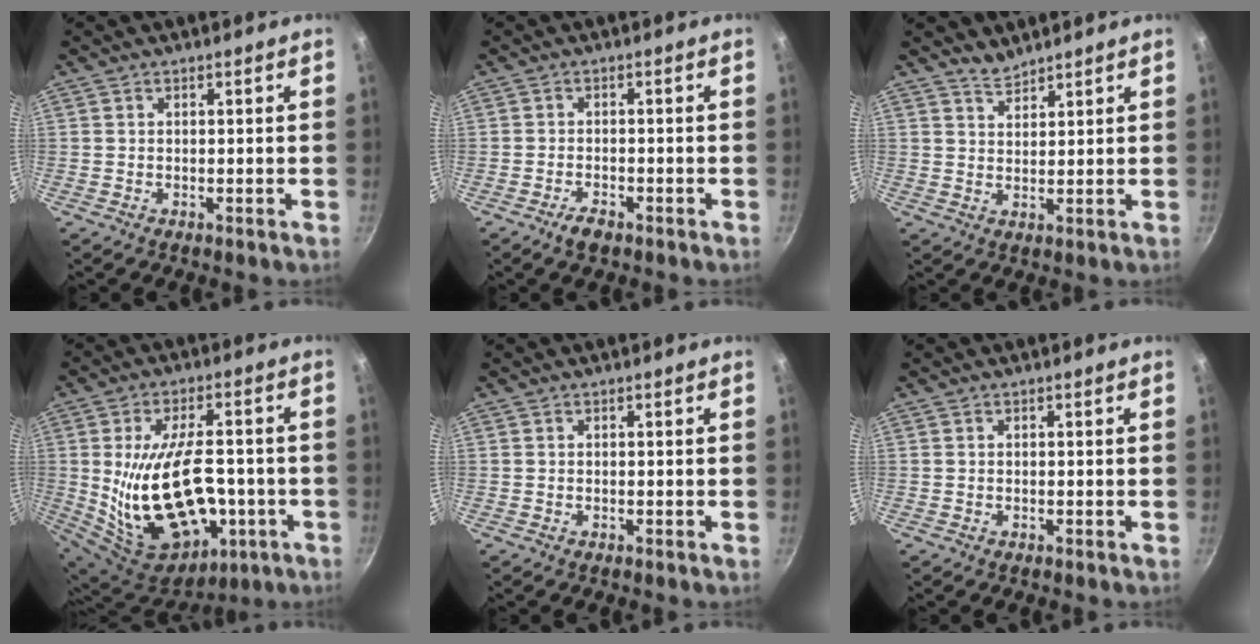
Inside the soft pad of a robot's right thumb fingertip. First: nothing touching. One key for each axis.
{"total": 2.9, "fx": -2.0, "fy": 1.2, "fz": 1.8, "tx": -0.034, "ty": 0.014, "tz": -0.036}
{"total": 2.7, "fx": 2.6, "fy": 0.7, "fz": 0.4, "tx": -0.002, "ty": -0.014, "tz": 0.050}
{"total": 24.8, "fx": -3.5, "fy": 14.1, "fz": 20.1, "tx": -0.343, "ty": 0.004, "tz": -0.027}
{"total": 0.0}
{"total": 0.0}